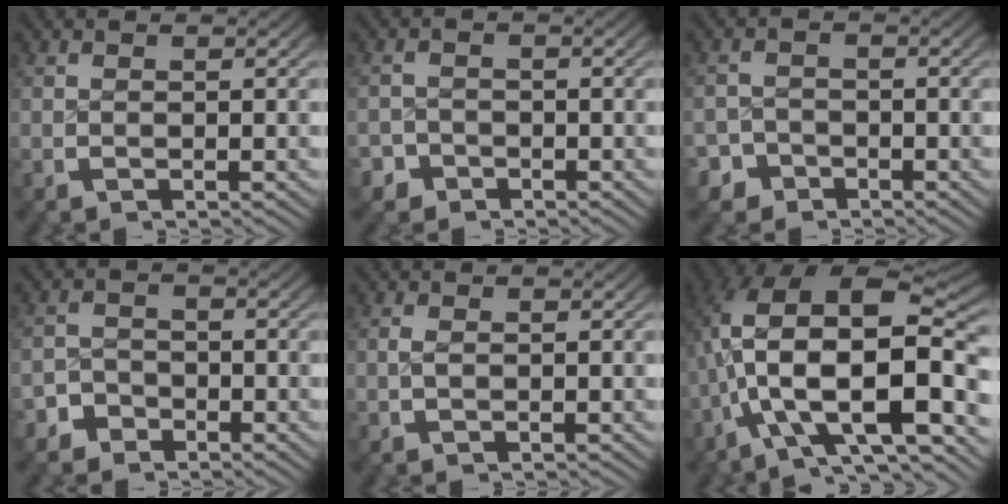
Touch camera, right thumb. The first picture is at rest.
{"total": 2.7, "force": [-2.2, 1.5, -0.2], "torque": [0.008, -0.016, -0.038]}
{"total": 3.7, "force": [-3.0, 2.1, -0.1], "torque": [0.013, -0.015, -0.053]}
{"total": 3.0, "force": [-2.5, 1.8, 0.0], "torque": [0.010, -0.009, -0.043]}
{"total": 0.6, "force": [0.0, 0.3, 0.5], "torque": [-0.017, -0.006, 0.004]}
{"total": 16.4, "force": [-1.4, 10.3, 12.7], "torque": [-0.252, -0.051, -0.006]}